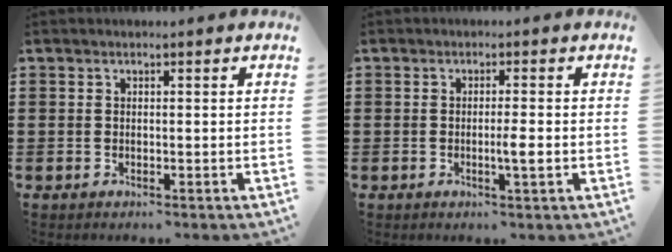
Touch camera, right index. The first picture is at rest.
{"total": 2.6, "force": [-0.7, 0.0, 2.5], "torque": [-0.049, -0.006, -0.016]}